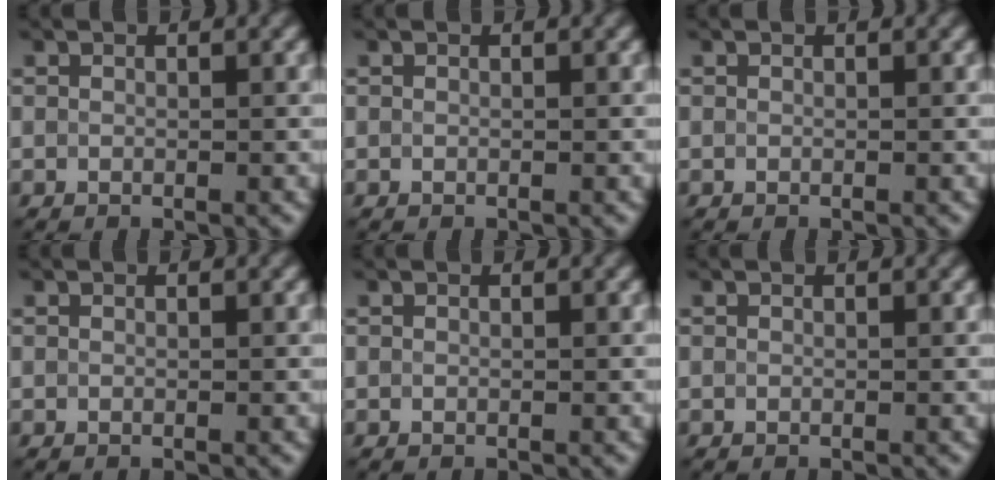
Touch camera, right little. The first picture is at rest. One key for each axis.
{"total": 0.0}
{"total": 0.0}
{"total": 0.0}
{"total": 0.0}
{"total": 0.0}